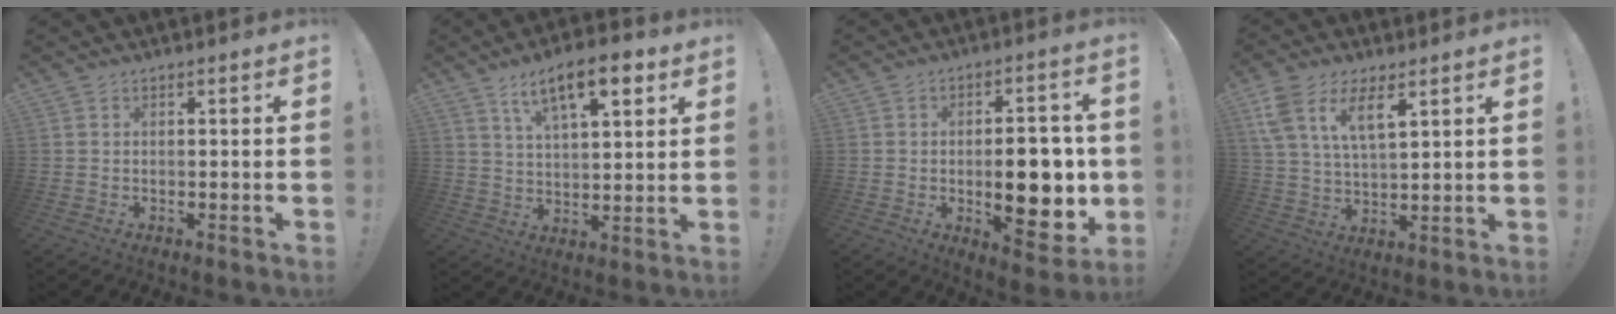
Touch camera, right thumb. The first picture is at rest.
{"total": 13.1, "force": [7.0, 4.7, 10.0], "torque": [-0.152, -0.023, 0.115]}
{"total": 16.3, "force": [-1.5, 7.4, 14.4], "torque": [-0.183, 0.001, -0.015]}
{"total": 11.3, "force": [6.5, 5.0, 7.8], "torque": [-0.151, -0.014, 0.123]}